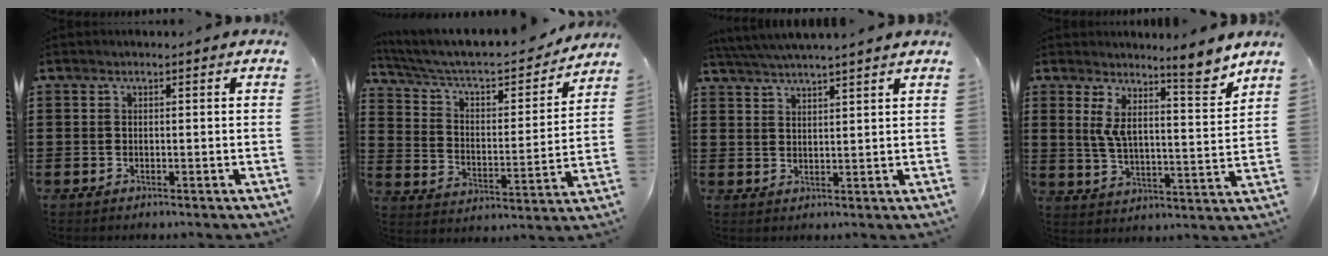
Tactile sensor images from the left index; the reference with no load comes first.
{"total": 6.1, "force": [5.2, 1.5, 2.7], "torque": [-0.079, -0.043, 0.084]}
{"total": 3.7, "force": [3.6, -0.9, 0.6], "torque": [-0.024, -0.013, 0.065]}
{"total": 8.7, "force": [6.8, 0.8, 5.4], "torque": [-0.100, -0.046, 0.112]}